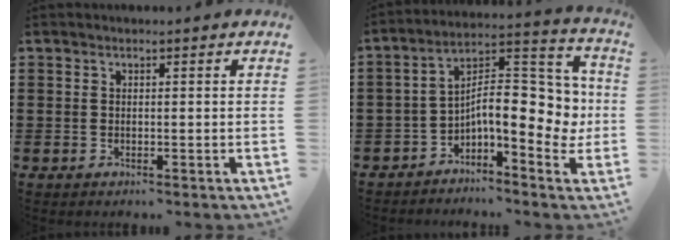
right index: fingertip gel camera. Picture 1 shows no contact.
{"total": 10.7, "force": [-0.2, 4.5, 9.7], "torque": [-0.146, -0.023, -0.008]}